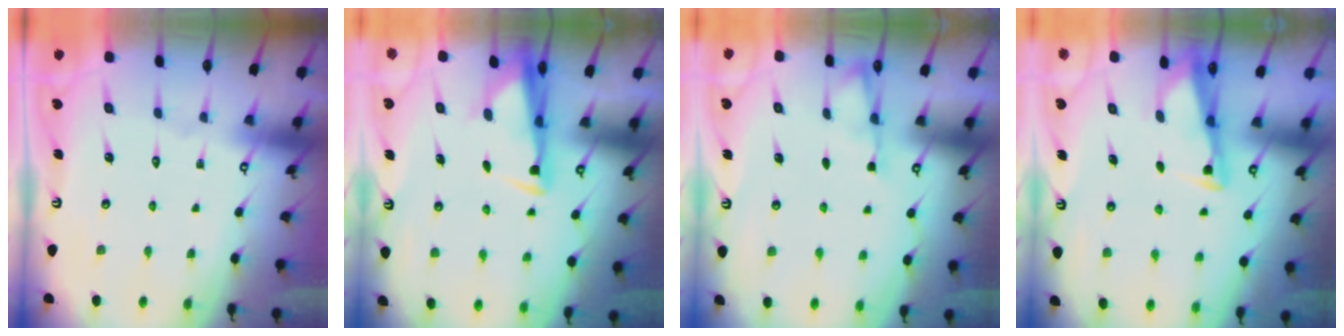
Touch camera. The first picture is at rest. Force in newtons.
{"total": 3.3, "press": 3.3, "slide": 0.8}
{"total": 2.6, "press": 2.6, "slide": 0.5}
{"total": 2.9, "press": 2.9, "slide": 0.3}